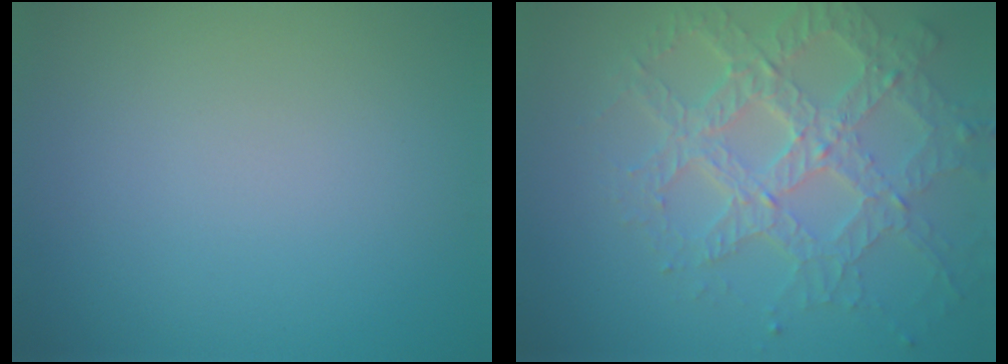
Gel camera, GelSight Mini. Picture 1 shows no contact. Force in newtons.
{"total": 7.0, "press": 5.1, "slide": 4.8}